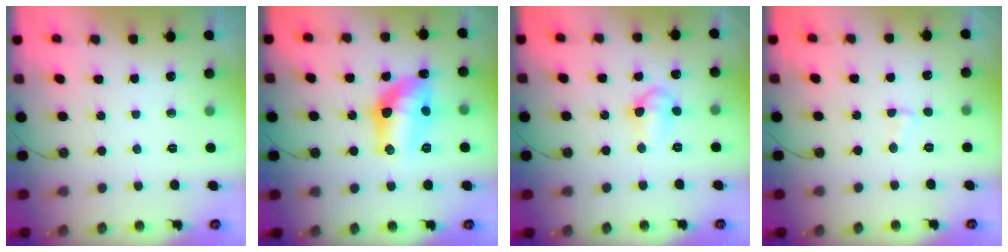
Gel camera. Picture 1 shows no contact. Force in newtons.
{"total": 13.2, "press": 13.2, "slide": 0.5}
{"total": 6.9, "press": 6.8, "slide": 1.2}
{"total": 2.8, "press": 2.7, "slide": 0.3}